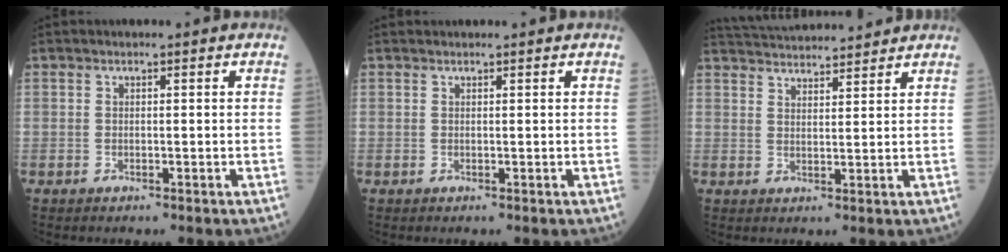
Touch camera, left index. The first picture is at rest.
{"total": 1.0, "force": [1.0, 0.0, 0.1], "torque": [-0.003, 0.017, 0.018]}
{"total": 12.1, "force": [11.6, 1.3, 3.2], "torque": [-0.060, 0.032, 0.176]}